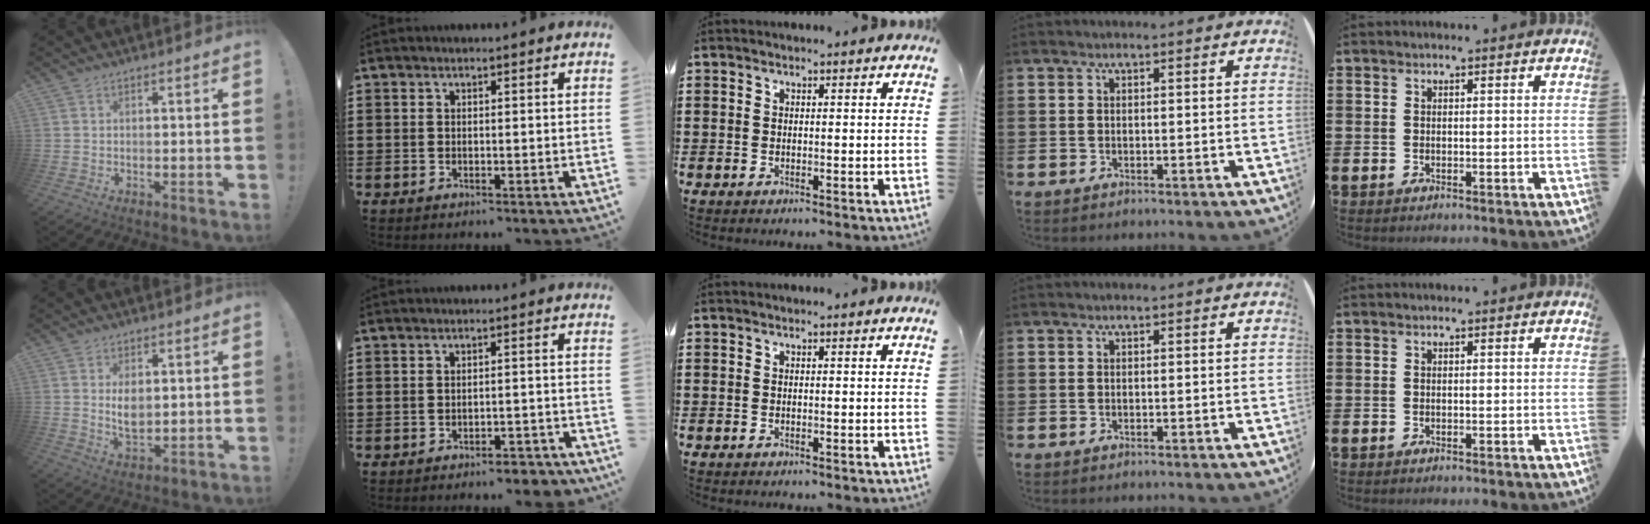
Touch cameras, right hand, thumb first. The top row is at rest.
{"thumb": {"total": 5.5, "force": [1.6, 3.2, 4.2], "torque": [-0.060, -0.015, 0.025]}, "index": {"total": 2.8, "force": [-2.7, 0.3, 0.8], "torque": [-0.016, 0.003, -0.054]}}